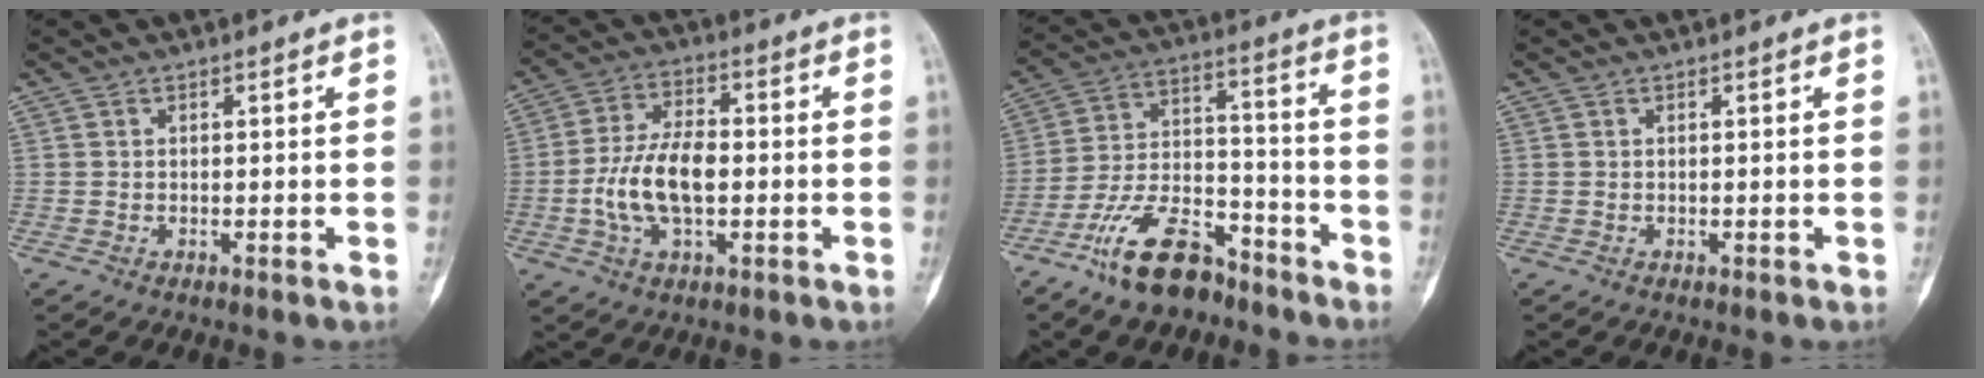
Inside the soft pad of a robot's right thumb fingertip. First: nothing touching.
{"total": 11.9, "force": [-1.6, 6.2, 10.0], "torque": [-0.190, 0.019, -0.034]}
{"total": 15.1, "force": [-10.6, 7.0, 8.1], "torque": [-0.131, 0.085, -0.196]}
{"total": 0.0}